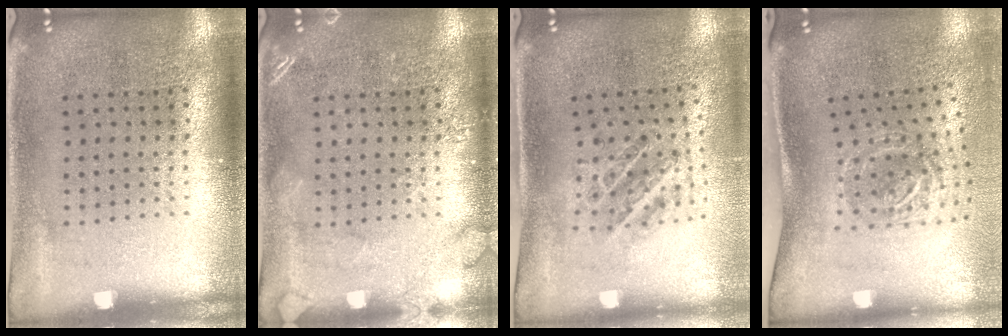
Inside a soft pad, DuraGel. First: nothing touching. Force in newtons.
{"total": 1.8, "press": 1.8, "slide": 0.3}
{"total": 1.0, "press": 1.0, "slide": 0.2}
{"total": 2.0, "press": 1.2, "slide": 1.6}